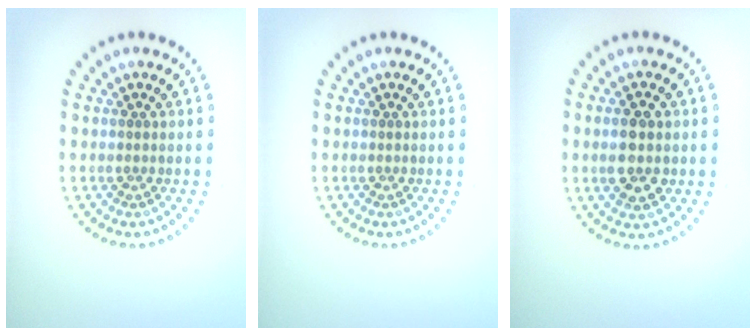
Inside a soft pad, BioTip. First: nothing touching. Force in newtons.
{"total": 0.0}
{"total": 3.5, "press": 3.5, "slide": 0.3}